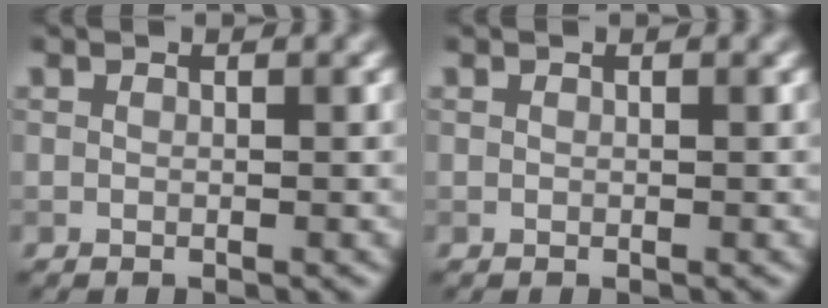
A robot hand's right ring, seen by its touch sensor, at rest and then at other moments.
{"total": 0.0}